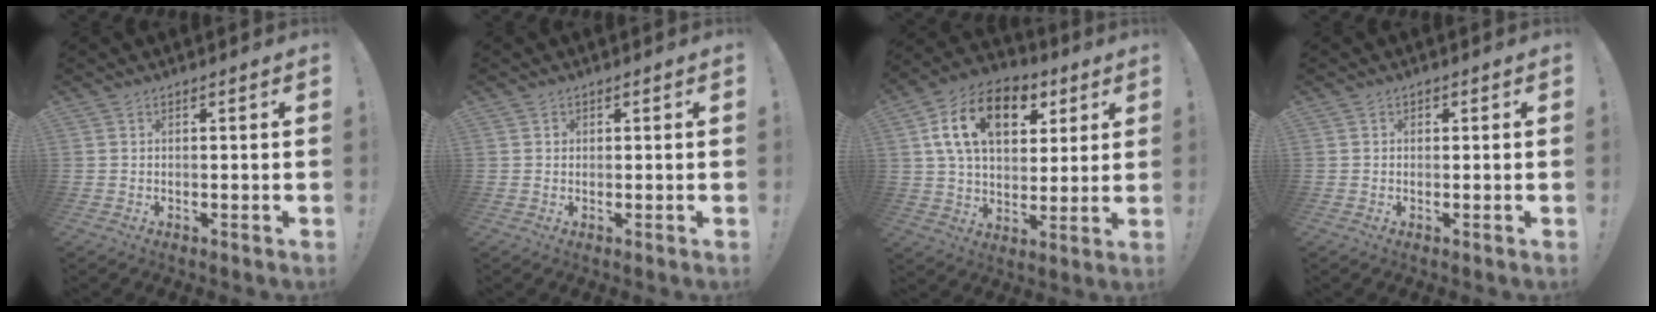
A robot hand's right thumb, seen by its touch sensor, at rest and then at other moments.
{"total": 0.9, "force": [0.0, 0.9, 0.2], "torque": [-0.007, 0.004, 0.001]}
{"total": 18.3, "force": [7.3, 11.9, 11.9], "torque": [-0.191, -0.016, 0.132]}
{"total": 0.9, "force": [-0.3, 0.8, 0.3], "torque": [-0.001, 0.001, -0.007]}